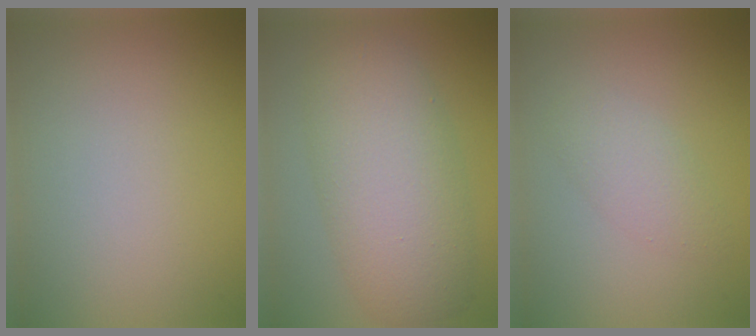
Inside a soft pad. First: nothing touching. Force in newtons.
{"total": 8.1, "press": 8.1, "slide": 0.2}
{"total": 2.1, "press": 2.1, "slide": 0.0}